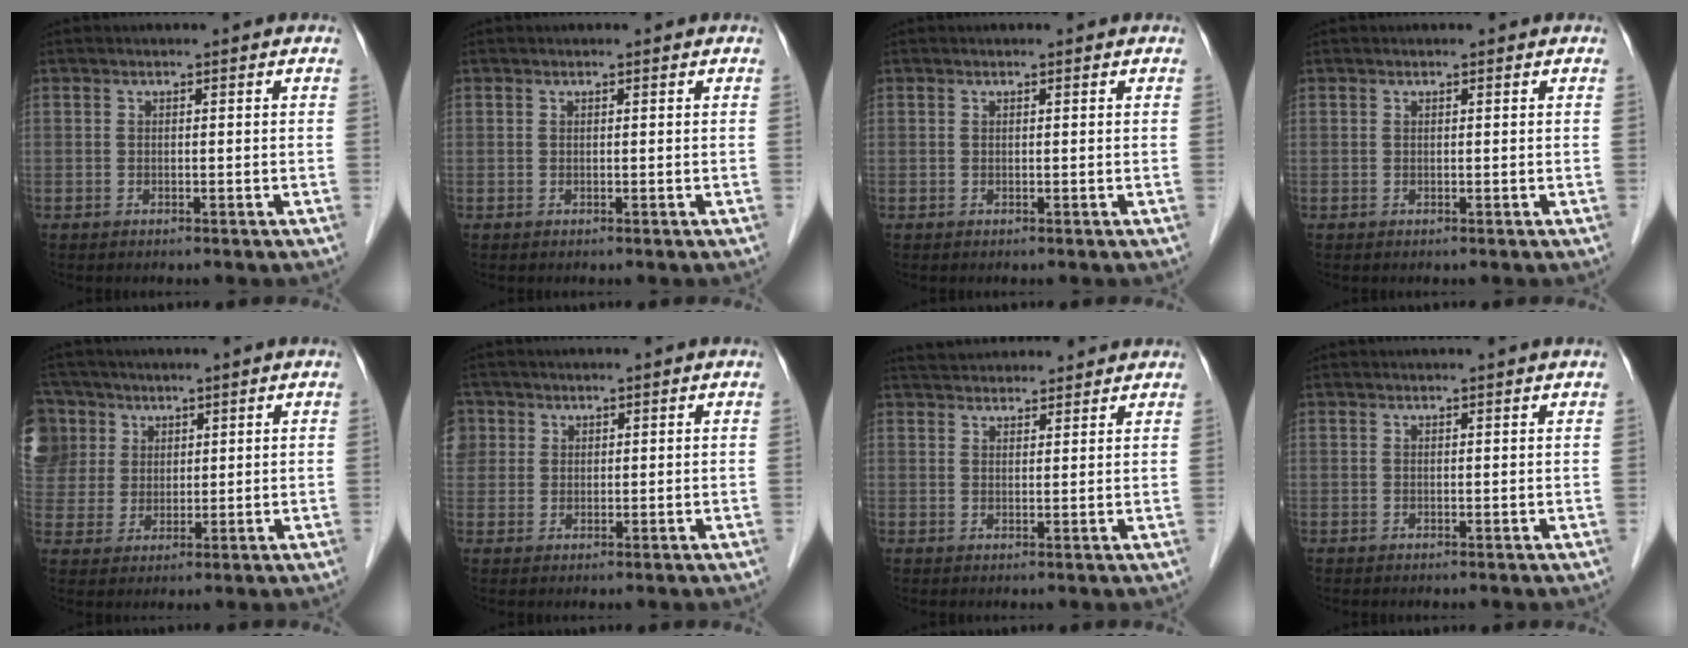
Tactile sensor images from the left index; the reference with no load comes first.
{"total": 0.0}
{"total": 0.0}
{"total": 0.0}
{"total": 15.6, "force": [7.7, 12.7, 4.8], "torque": [-0.172, 0.056, 0.169]}
{"total": 6.3, "force": [2.5, 5.6, 1.6], "torque": [-0.061, 0.022, 0.056]}
{"total": 10.3, "force": [9.7, 2.1, 2.7], "torque": [-0.040, 0.038, 0.140]}
{"total": 1.6, "force": [1.5, -0.4, 0.4], "torque": [-0.012, 0.003, 0.022]}